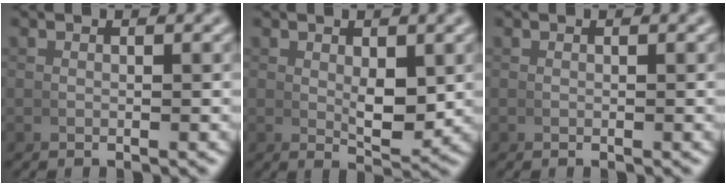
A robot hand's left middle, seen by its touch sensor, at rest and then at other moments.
{"total": 3.1, "force": [0.7, 1.2, 2.8], "torque": [-0.043, -0.015, 0.017]}
{"total": 0.0}